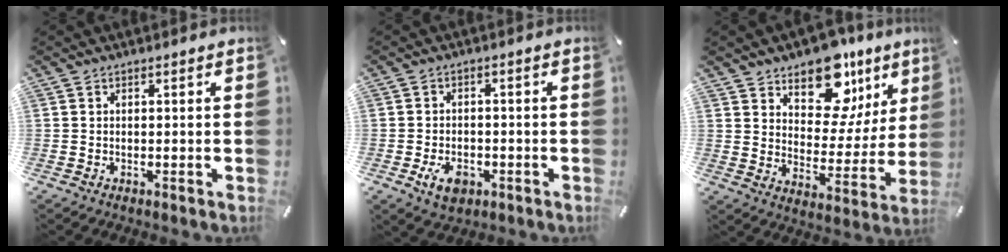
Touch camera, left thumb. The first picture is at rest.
{"total": 5.6, "force": [-2.3, 3.9, 3.3], "torque": [-0.064, 0.005, -0.044]}
{"total": 15.0, "force": [10.9, 8.5, 5.8], "torque": [-0.081, -0.094, 0.194]}